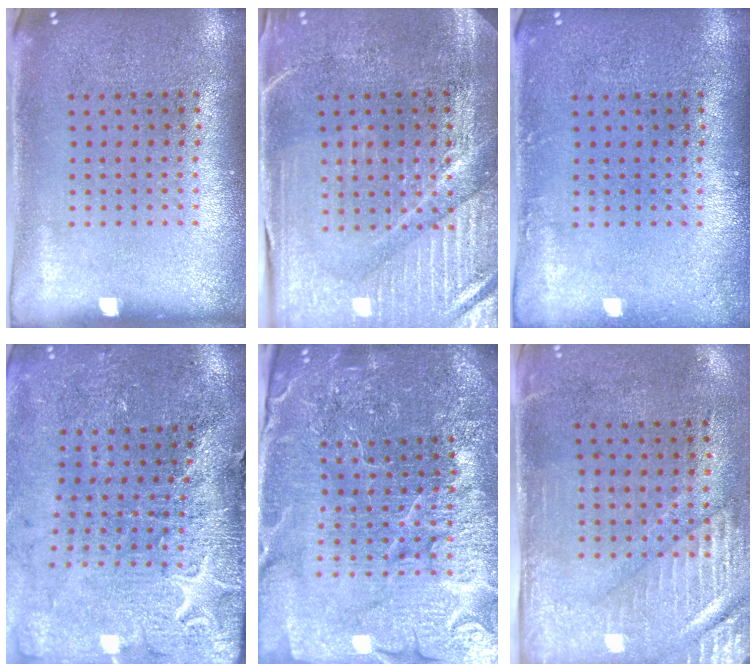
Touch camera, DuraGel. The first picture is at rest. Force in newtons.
{"total": 4.0, "press": 3.9, "slide": 1.0}
{"total": 0.7, "press": 0.7, "slide": 0.1}
{"total": 3.4, "press": 3.3, "slide": 0.6}
{"total": 5.7, "press": 5.1, "slide": 2.4}
{"total": 2.9, "press": 2.5, "slide": 1.5}